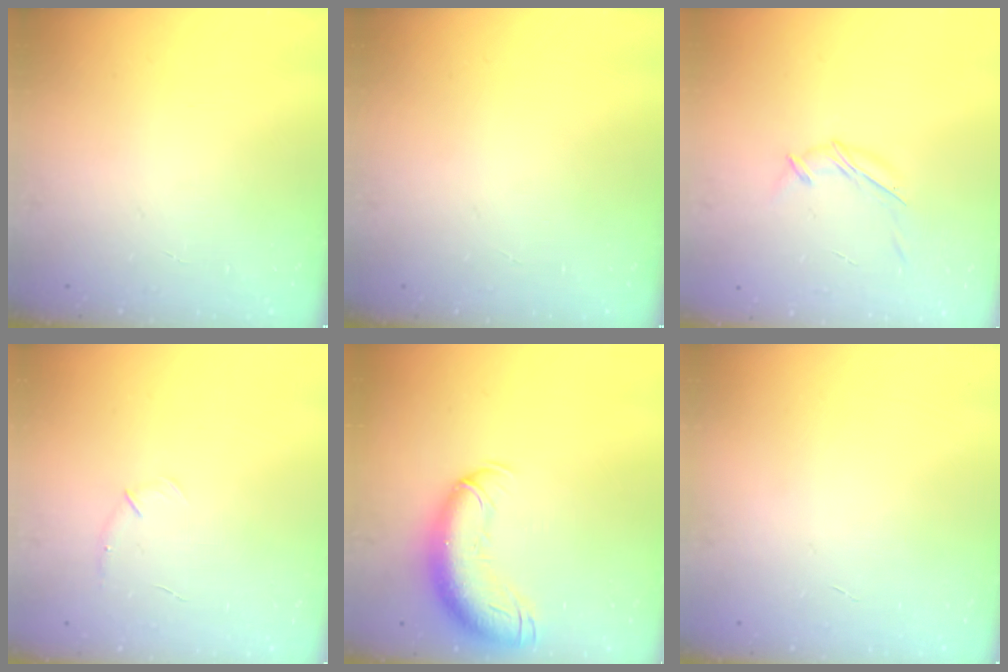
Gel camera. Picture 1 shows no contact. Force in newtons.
{"total": 0.0}
{"total": 6.8, "press": 6.7, "slide": 0.9}
{"total": 4.1, "press": 4.0, "slide": 1.0}
{"total": 15.2, "press": 14.8, "slide": 3.6}
{"total": 0.0}